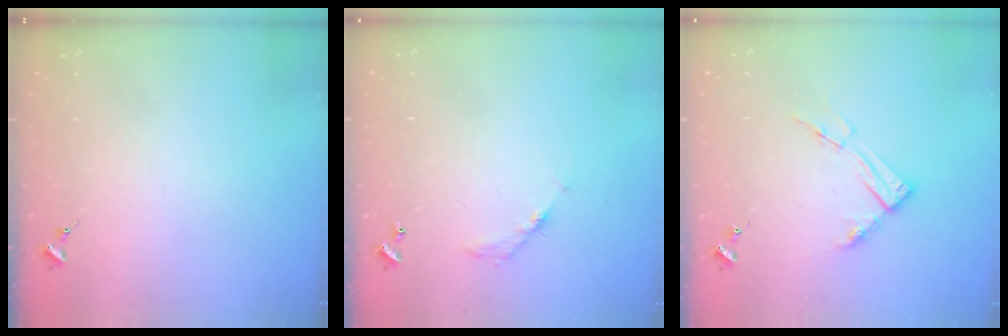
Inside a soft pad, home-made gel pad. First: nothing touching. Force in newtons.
{"total": 5.8, "press": 5.8, "slide": 0.2}
{"total": 8.6, "press": 8.5, "slide": 0.9}